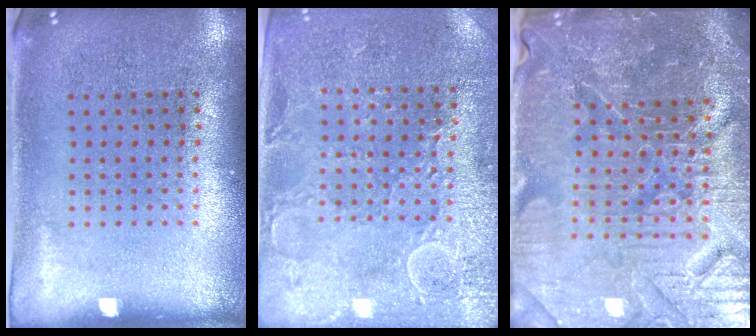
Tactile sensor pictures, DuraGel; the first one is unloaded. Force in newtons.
{"total": 2.9, "press": 2.9, "slide": 0.4}
{"total": 6.0, "press": 5.5, "slide": 2.3}